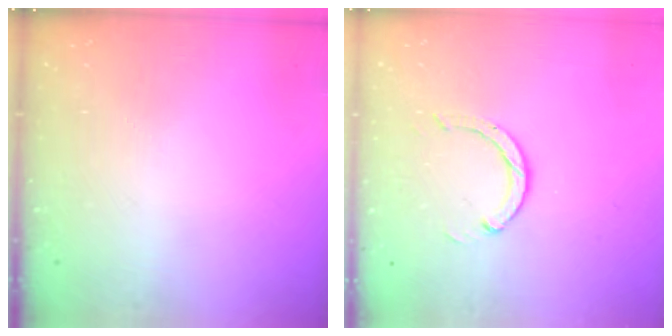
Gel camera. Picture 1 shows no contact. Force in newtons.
{"total": 3.0, "press": 3.0, "slide": 0.3}